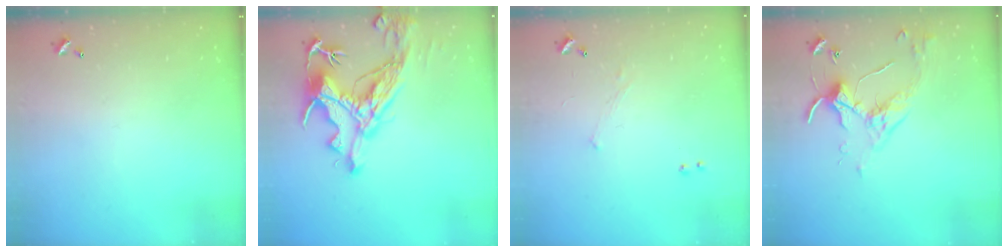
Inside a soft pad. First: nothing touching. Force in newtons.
{"total": 13.8, "press": 13.7, "slide": 1.9}
{"total": 1.2, "press": 1.1, "slide": 0.5}
{"total": 3.9, "press": 3.9, "slide": 0.1}